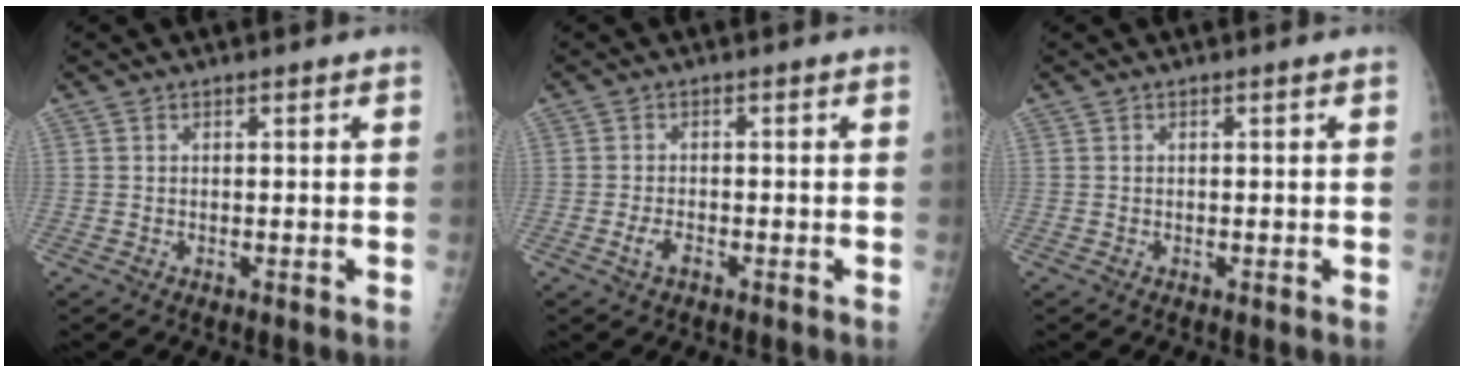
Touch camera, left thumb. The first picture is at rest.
{"total": 2.2, "force": [-1.1, 1.2, 1.6], "torque": [-0.033, 0.003, -0.021]}
{"total": 0.0}